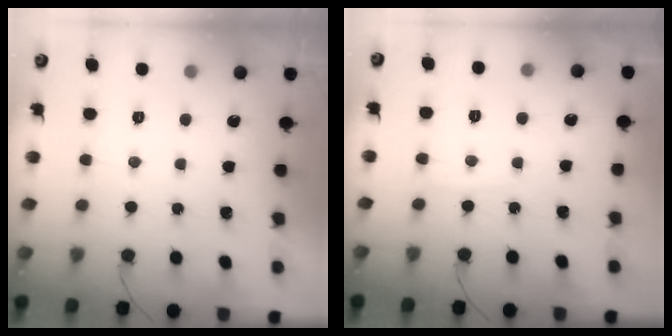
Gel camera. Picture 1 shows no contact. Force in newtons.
{"total": 2.2, "press": 2.2, "slide": 0.2}